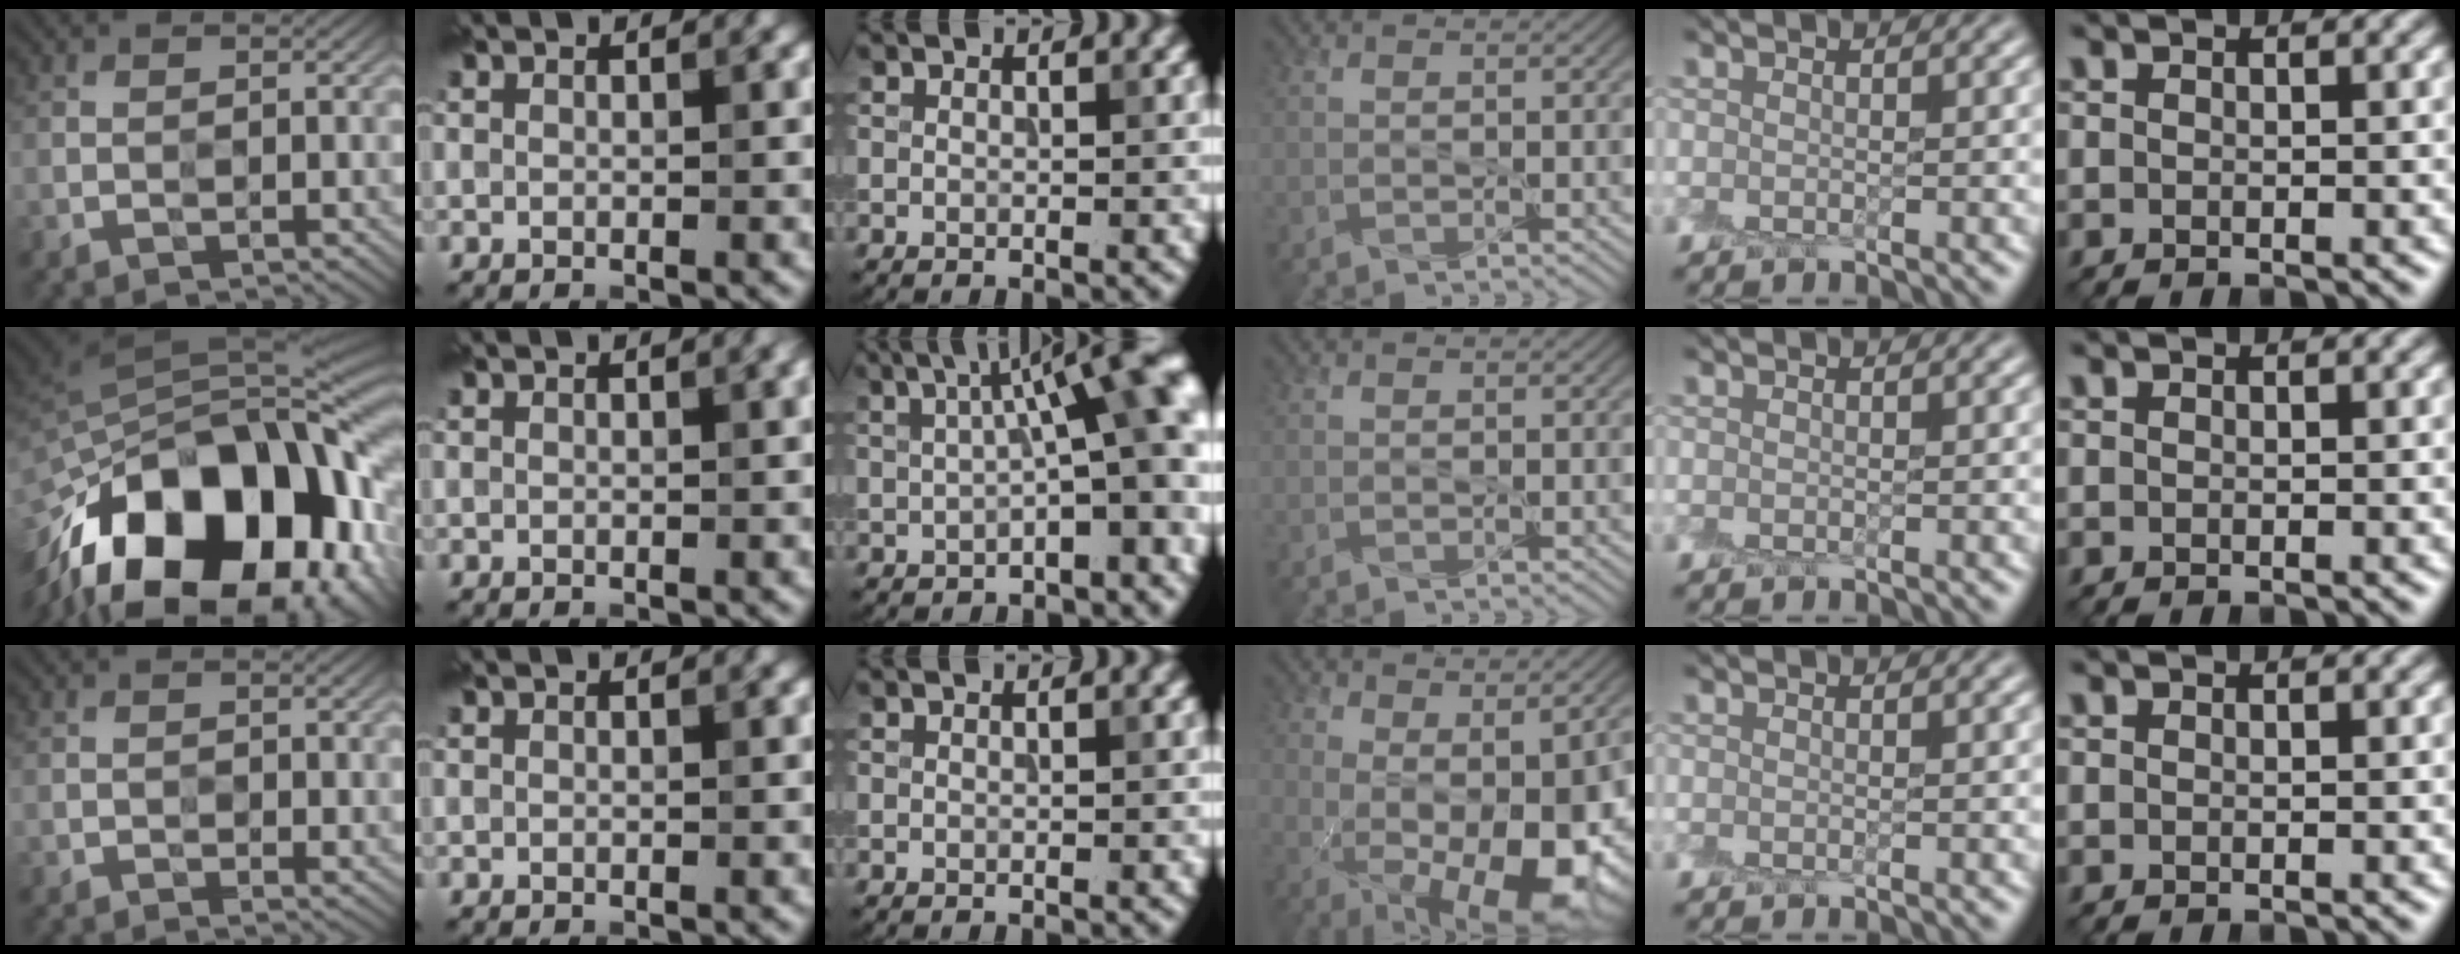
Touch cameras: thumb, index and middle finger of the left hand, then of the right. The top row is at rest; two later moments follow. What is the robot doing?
{"motion": "peel", "object": "cling film"}